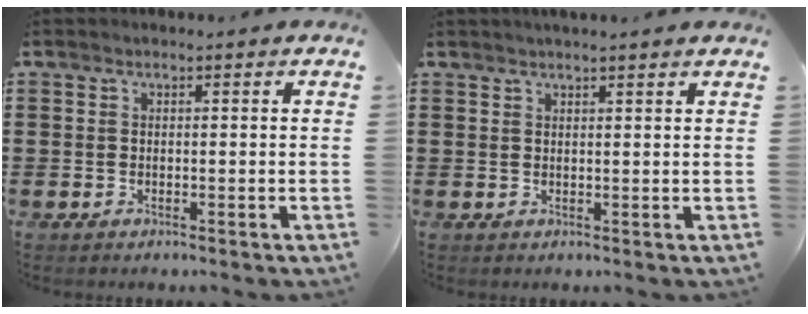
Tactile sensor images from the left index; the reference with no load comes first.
{"total": 1.3, "force": [1.2, -0.1, 0.5], "torque": [-0.011, 0.001, 0.023]}